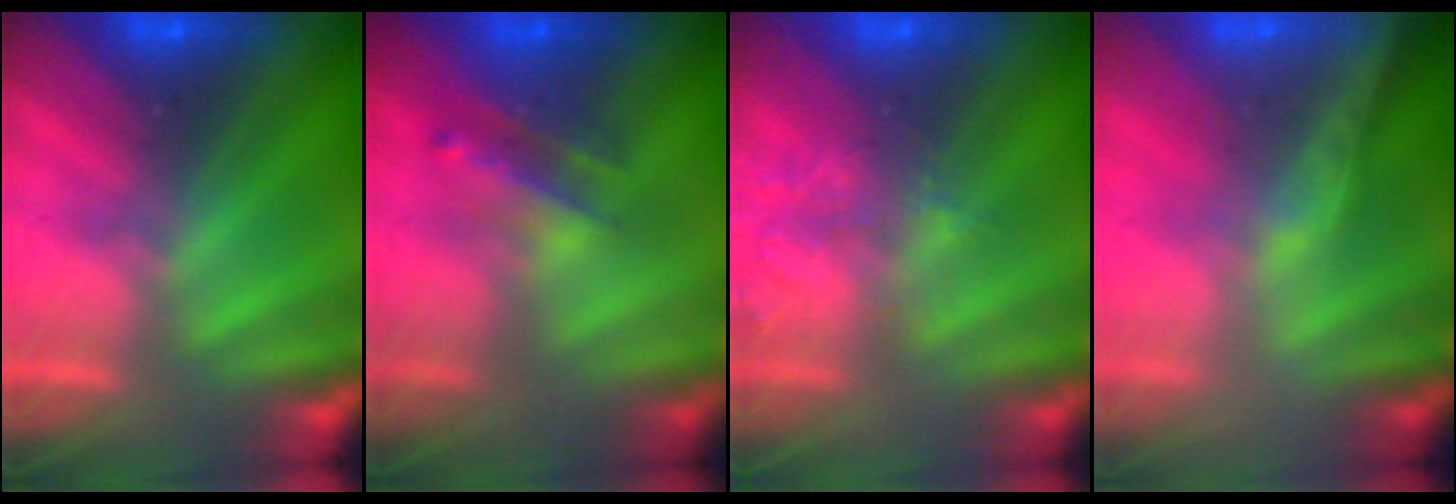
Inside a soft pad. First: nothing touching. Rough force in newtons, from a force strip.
{"total": 2.4}
{"total": 1.6}
{"total": 1.8}